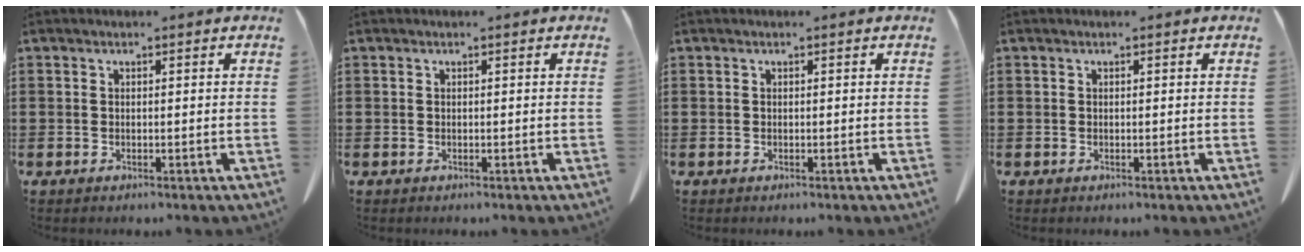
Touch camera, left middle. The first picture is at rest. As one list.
[{"total": 0.0}, {"total": 0.0}, {"total": 0.0}]